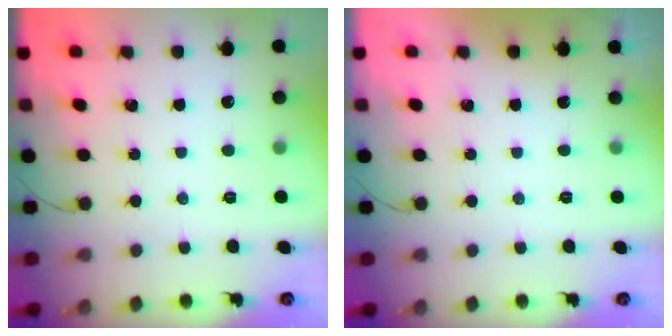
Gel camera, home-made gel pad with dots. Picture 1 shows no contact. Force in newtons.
{"total": 0.0}